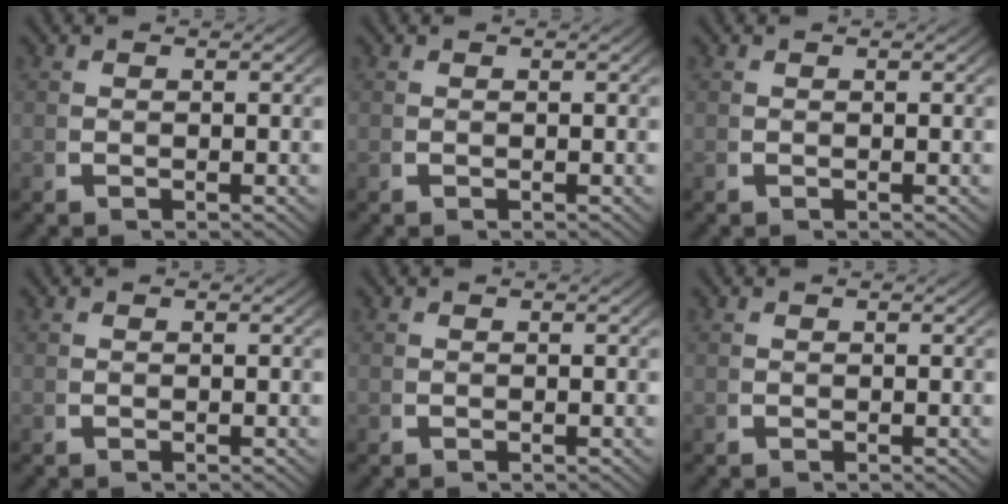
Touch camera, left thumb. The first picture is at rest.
{"total": 0.0}
{"total": 0.0}
{"total": 0.0}
{"total": 0.0}
{"total": 0.0}